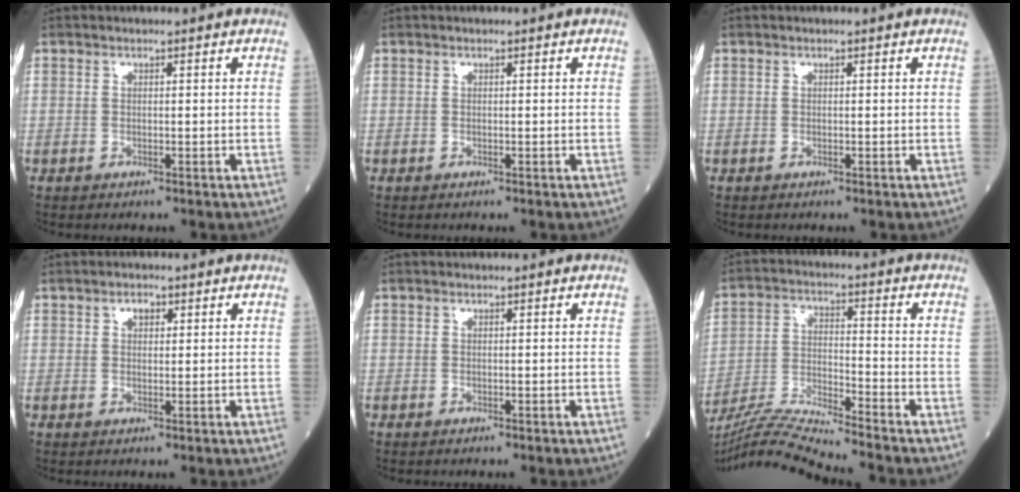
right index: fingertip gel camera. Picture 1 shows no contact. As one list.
[{"total": 0.0}, {"total": 0.0}, {"total": 1.8, "force": [0.8, 1.1, 1.1], "torque": [-0.018, 0.004, 0.013]}, {"total": 0.0}, {"total": 11.0, "force": [-10.3, -2.6, 3.1], "torque": [-0.060, -0.008, -0.191]}]